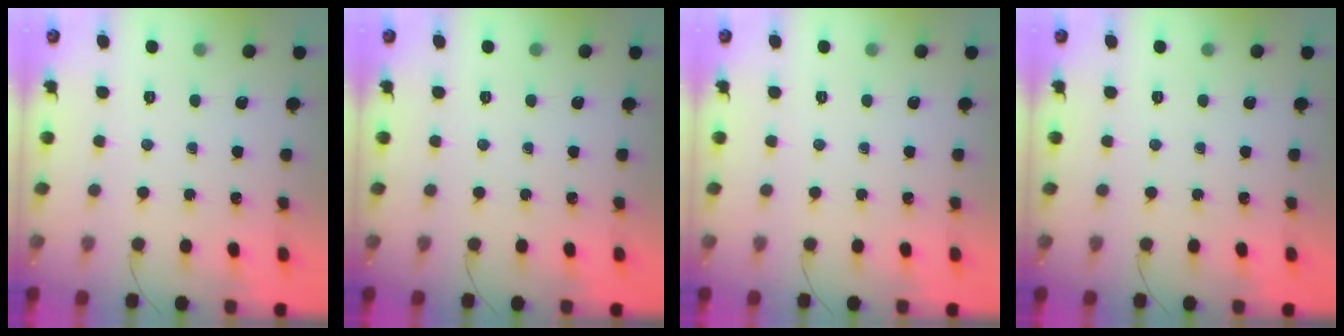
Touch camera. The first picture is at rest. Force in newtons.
{"total": 0.0}
{"total": 0.0}
{"total": 0.0}